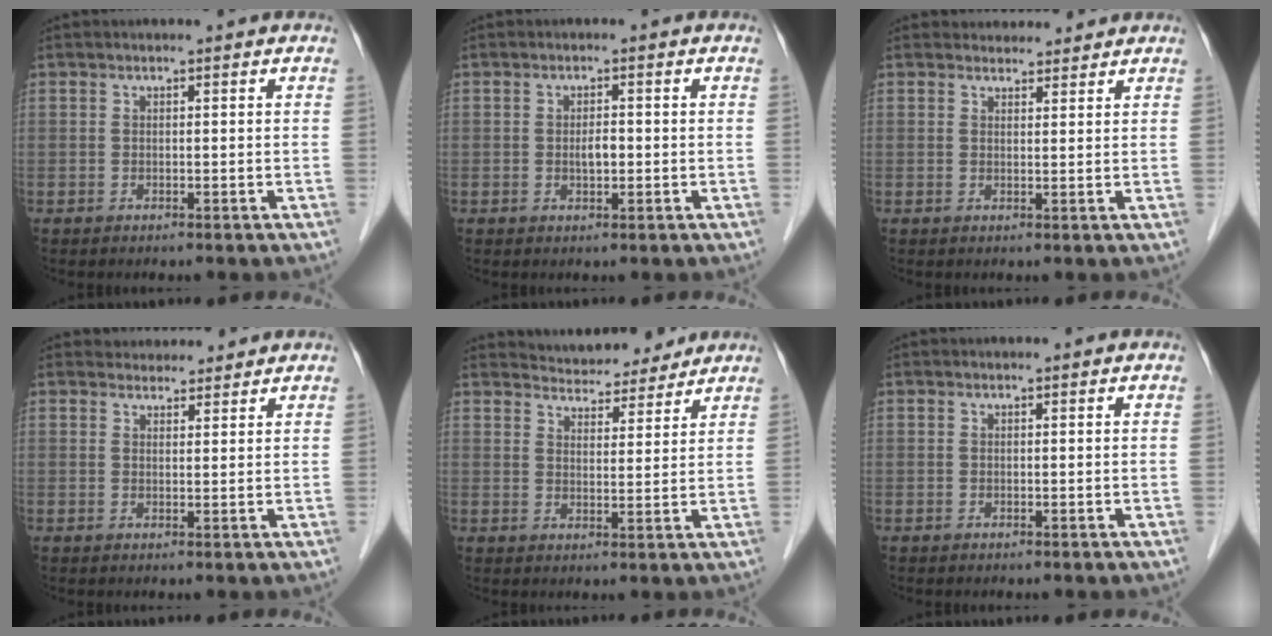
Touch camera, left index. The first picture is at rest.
{"total": 2.0, "force": [-0.4, 0.8, 1.8], "torque": [-0.032, 0.001, -0.005]}
{"total": 3.6, "force": [3.4, 1.2, 0.1], "torque": [0.001, 0.010, 0.045]}
{"total": 3.7, "force": [3.5, 1.2, 0.1], "torque": [0.001, 0.013, 0.049]}
{"total": 8.2, "force": [7.9, 1.9, 1.1], "torque": [-0.017, 0.008, 0.112]}
{"total": 0.0}